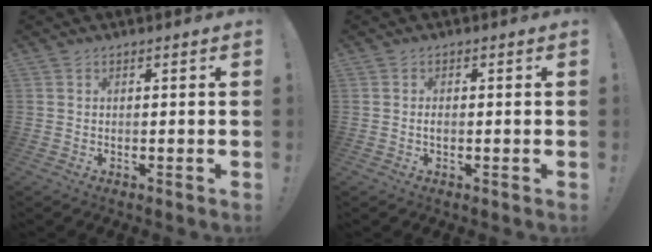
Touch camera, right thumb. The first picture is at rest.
{"total": 1.0, "force": [-0.4, 0.5, 0.8], "torque": [-0.020, 0.004, -0.006]}